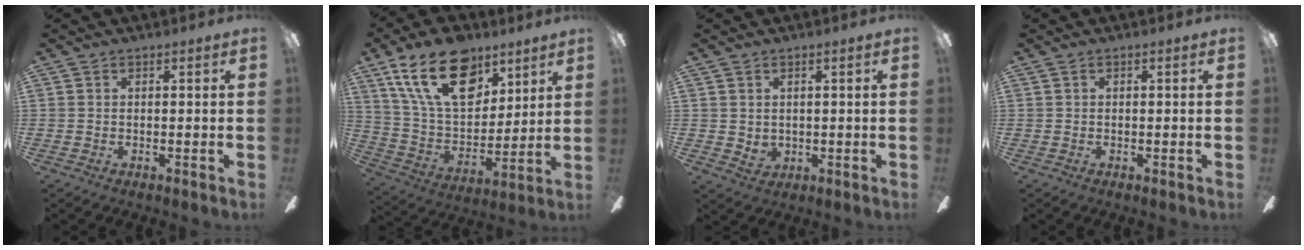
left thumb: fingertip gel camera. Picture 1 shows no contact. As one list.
[{"total": 22.4, "force": [12.4, 13.0, 13.3], "torque": [-0.241, -0.052, 0.221]}, {"total": 2.6, "force": [1.4, 2.1, 0.5], "torque": [-0.006, -0.005, 0.027]}, {"total": 0.0}]